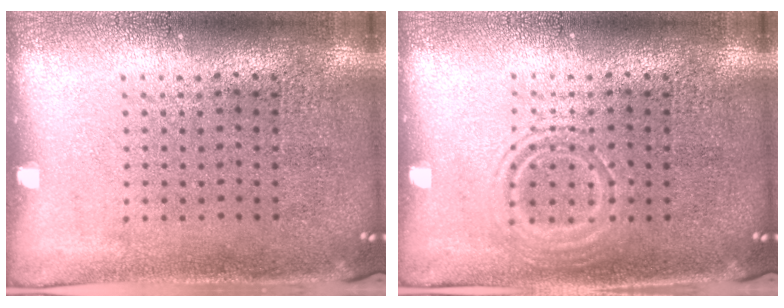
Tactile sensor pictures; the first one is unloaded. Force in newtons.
{"total": 2.1, "press": 2.1, "slide": 0.3}